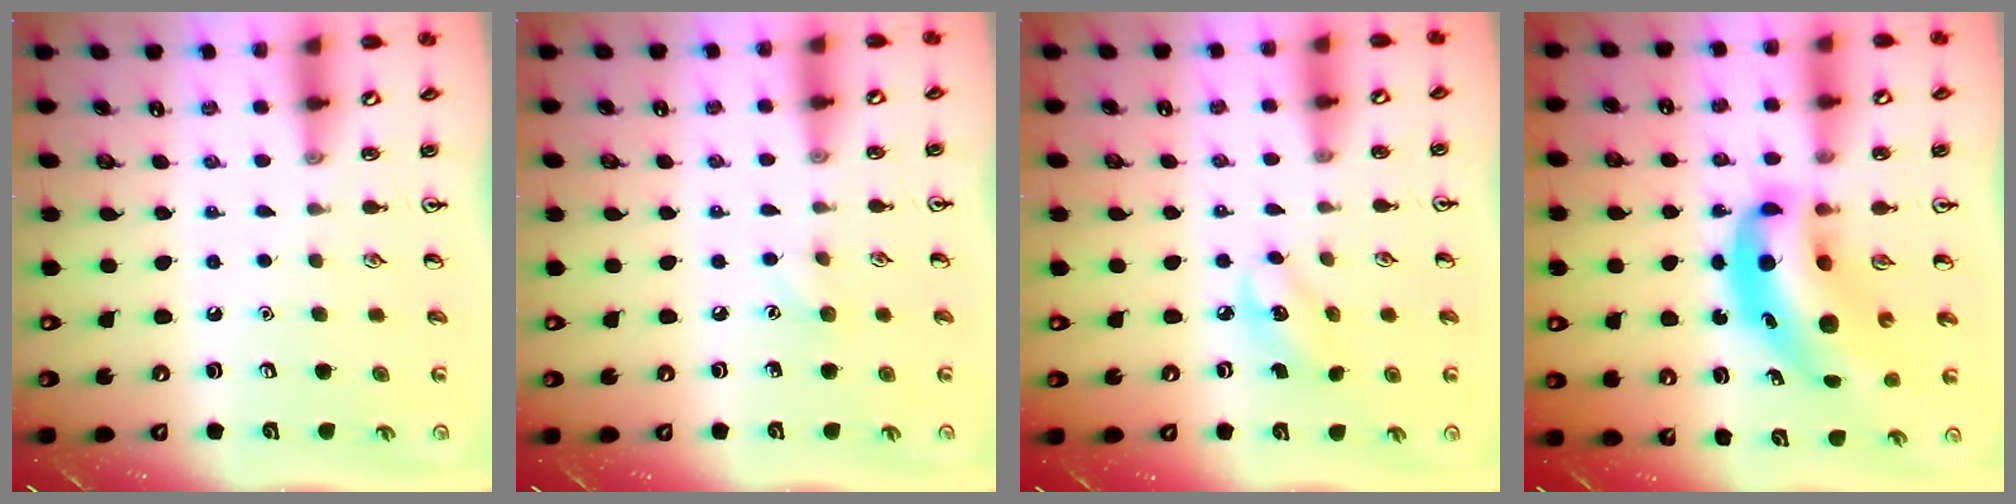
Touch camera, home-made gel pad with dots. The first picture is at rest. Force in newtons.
{"total": 4.6, "press": 4.4, "slide": 1.4}
{"total": 3.9, "press": 3.8, "slide": 0.9}
{"total": 12.8, "press": 12.2, "slide": 3.9}